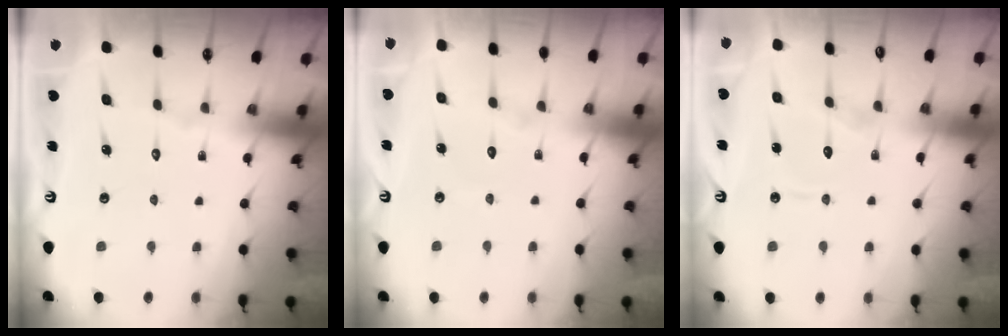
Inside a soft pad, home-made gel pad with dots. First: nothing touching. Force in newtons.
{"total": 2.9, "press": 2.9, "slide": 0.3}
{"total": 7.3, "press": 7.3, "slide": 0.6}